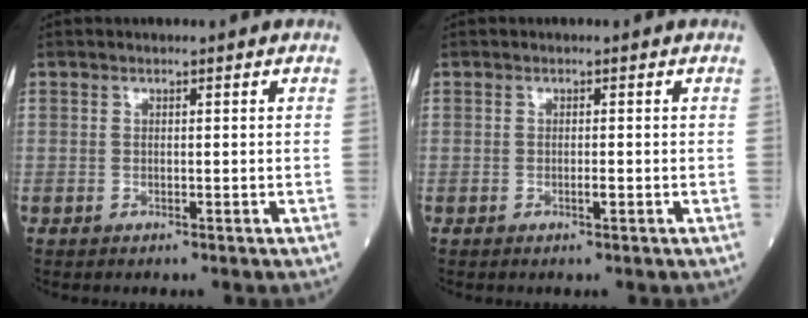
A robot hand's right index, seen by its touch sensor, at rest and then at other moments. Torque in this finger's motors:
{"motor_torque": [-0.12, -0.07, 0.05, 0.03]}